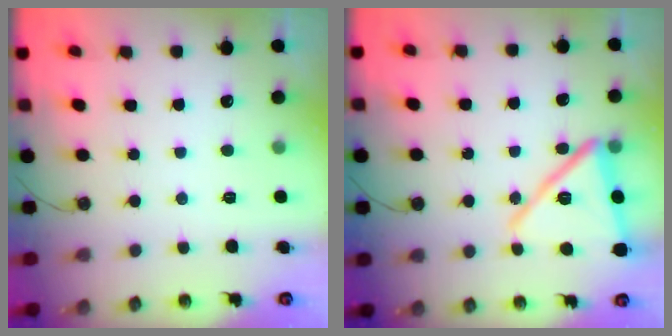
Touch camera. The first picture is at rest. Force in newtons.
{"total": 17.2, "press": 16.5, "slide": 4.7}